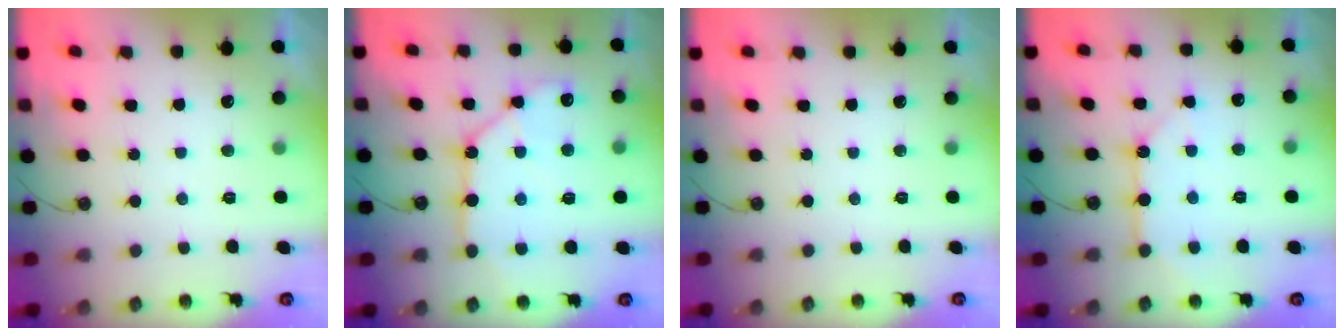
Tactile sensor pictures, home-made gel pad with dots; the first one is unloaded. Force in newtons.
{"total": 11.5, "press": 11.4, "slide": 1.6}
{"total": 0.0}
{"total": 10.6, "press": 10.6, "slide": 0.9}